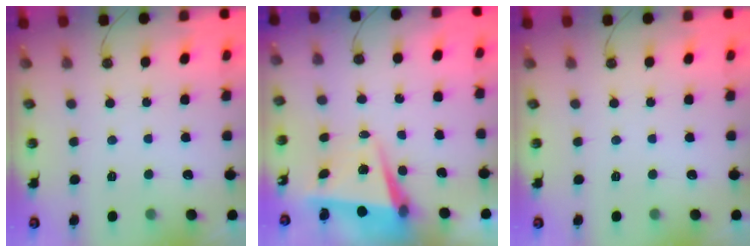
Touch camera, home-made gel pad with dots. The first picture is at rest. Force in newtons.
{"total": 5.2, "press": 5.0, "slide": 1.4}
{"total": 0.0}